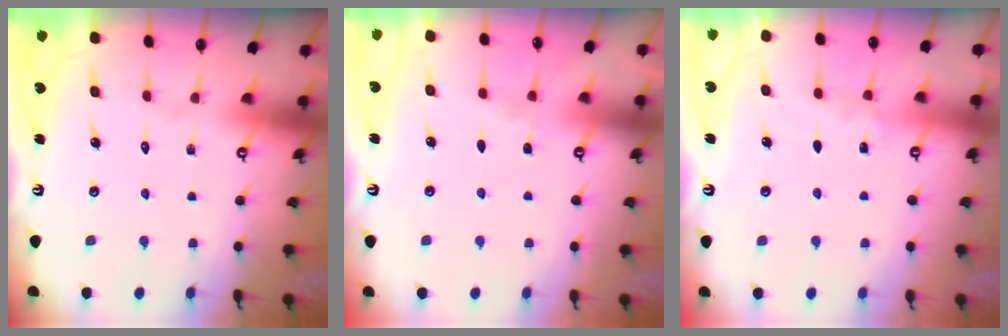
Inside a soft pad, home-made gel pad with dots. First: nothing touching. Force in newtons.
{"total": 0.7, "press": 0.7, "slide": 0.2}
{"total": 3.0, "press": 3.0, "slide": 0.3}